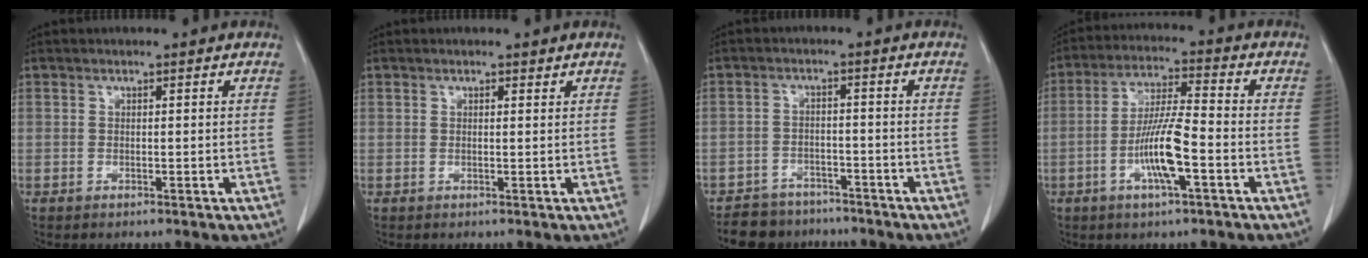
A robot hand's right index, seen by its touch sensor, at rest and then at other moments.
{"total": 0.5, "force": [0.4, 0.3, 0.2], "torque": [-0.006, 0.002, 0.005]}
{"total": 9.2, "force": [-7.7, 4.6, 1.8], "torque": [-0.030, 0.006, -0.115]}
{"total": 9.8, "force": [-3.2, 1.4, 9.2], "torque": [-0.180, 0.002, -0.061]}